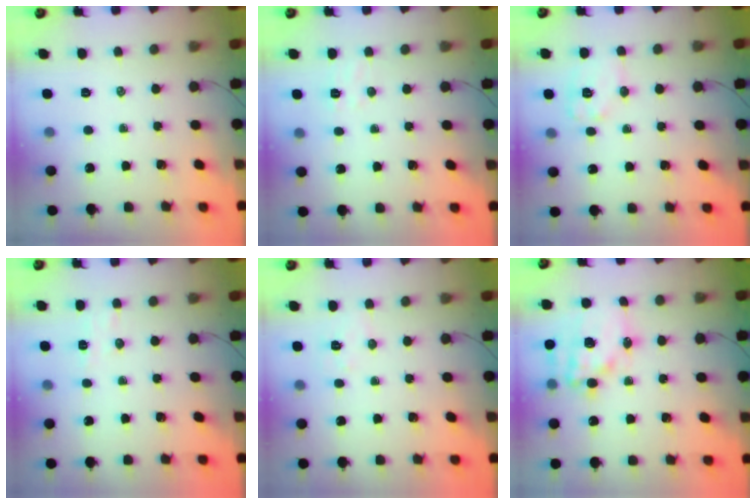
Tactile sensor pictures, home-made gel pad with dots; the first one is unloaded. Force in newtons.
{"total": 3.5, "press": 3.3, "slide": 1.0}
{"total": 8.8, "press": 8.7, "slide": 0.5}
{"total": 3.9, "press": 3.8, "slide": 1.0}
{"total": 5.1, "press": 5.0, "slide": 1.1}
{"total": 14.7, "press": 14.3, "slide": 3.3}